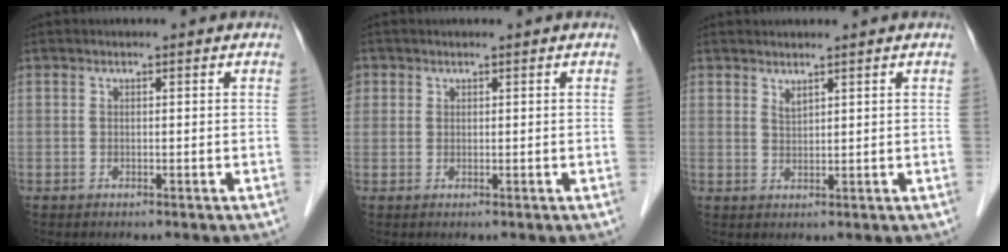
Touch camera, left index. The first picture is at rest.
{"total": 1.3, "force": [0.6, 1.1, 0.1], "torque": [0.008, 0.001, 0.009]}
{"total": 1.3, "force": [1.2, 0.2, 0.5], "torque": [-0.011, -0.009, 0.026]}